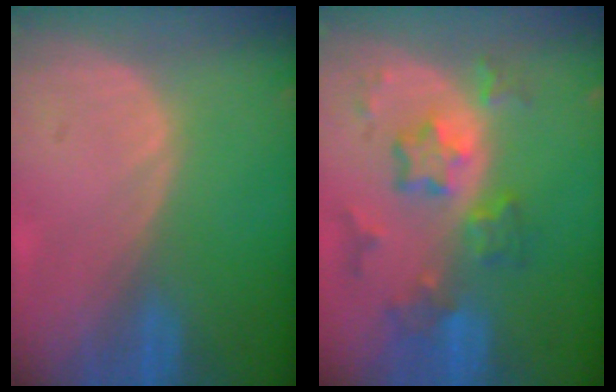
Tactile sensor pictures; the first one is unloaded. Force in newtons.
{"total": 8.2, "press": 7.2, "slide": 3.9}